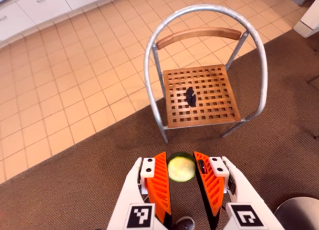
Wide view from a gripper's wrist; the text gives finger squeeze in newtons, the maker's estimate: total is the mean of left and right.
{"total": 6.7, "left": 6.6, "right": 6.8}